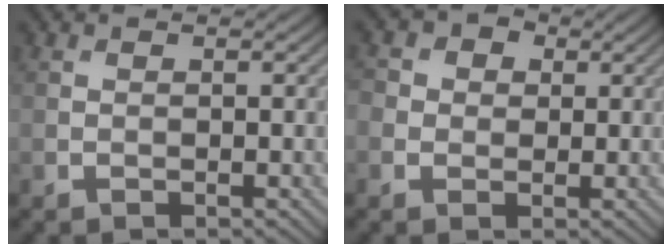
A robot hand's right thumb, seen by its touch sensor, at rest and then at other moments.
{"total": 4.3, "force": [0.9, 3.8, 1.8], "torque": [-0.042, 0.011, -0.006]}